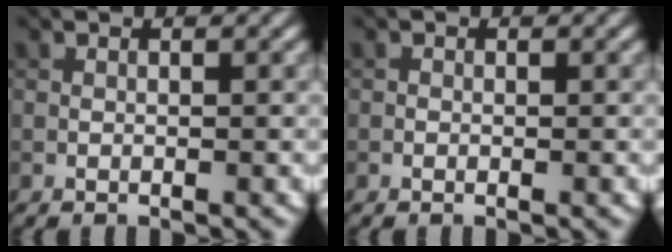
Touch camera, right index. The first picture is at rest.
{"total": 0.0}